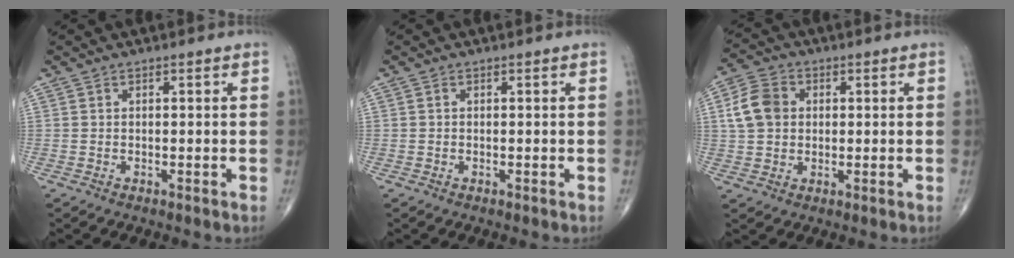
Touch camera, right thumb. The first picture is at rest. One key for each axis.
{"total": 0.0}
{"total": 7.7, "fx": 1.3, "fy": 6.1, "fz": 4.5, "tx": -0.078, "ty": 0.011, "tz": 0.019}